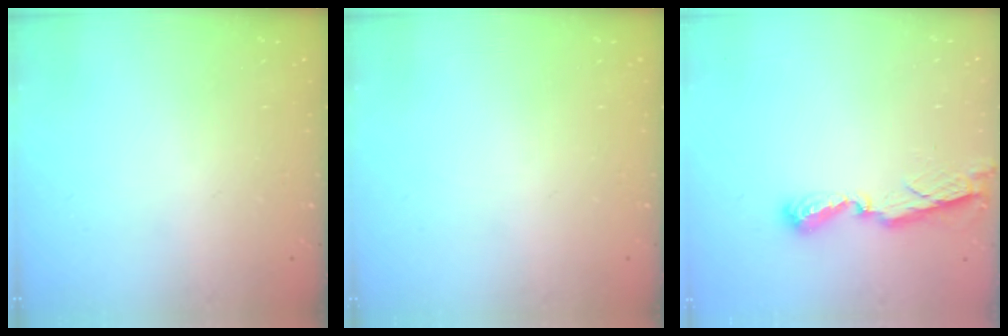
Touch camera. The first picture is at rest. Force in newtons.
{"total": 0.0}
{"total": 7.8, "press": 7.8, "slide": 0.5}